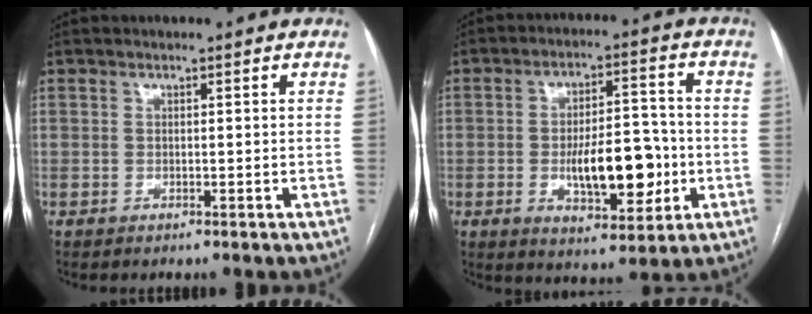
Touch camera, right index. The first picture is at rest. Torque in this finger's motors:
{"motor_torque": [1.75, -0.28, 0.56, 0.14]}